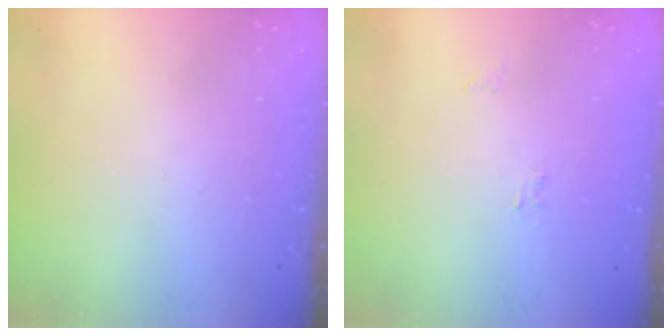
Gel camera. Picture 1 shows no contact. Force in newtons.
{"total": 2.5, "press": 2.5, "slide": 0.3}